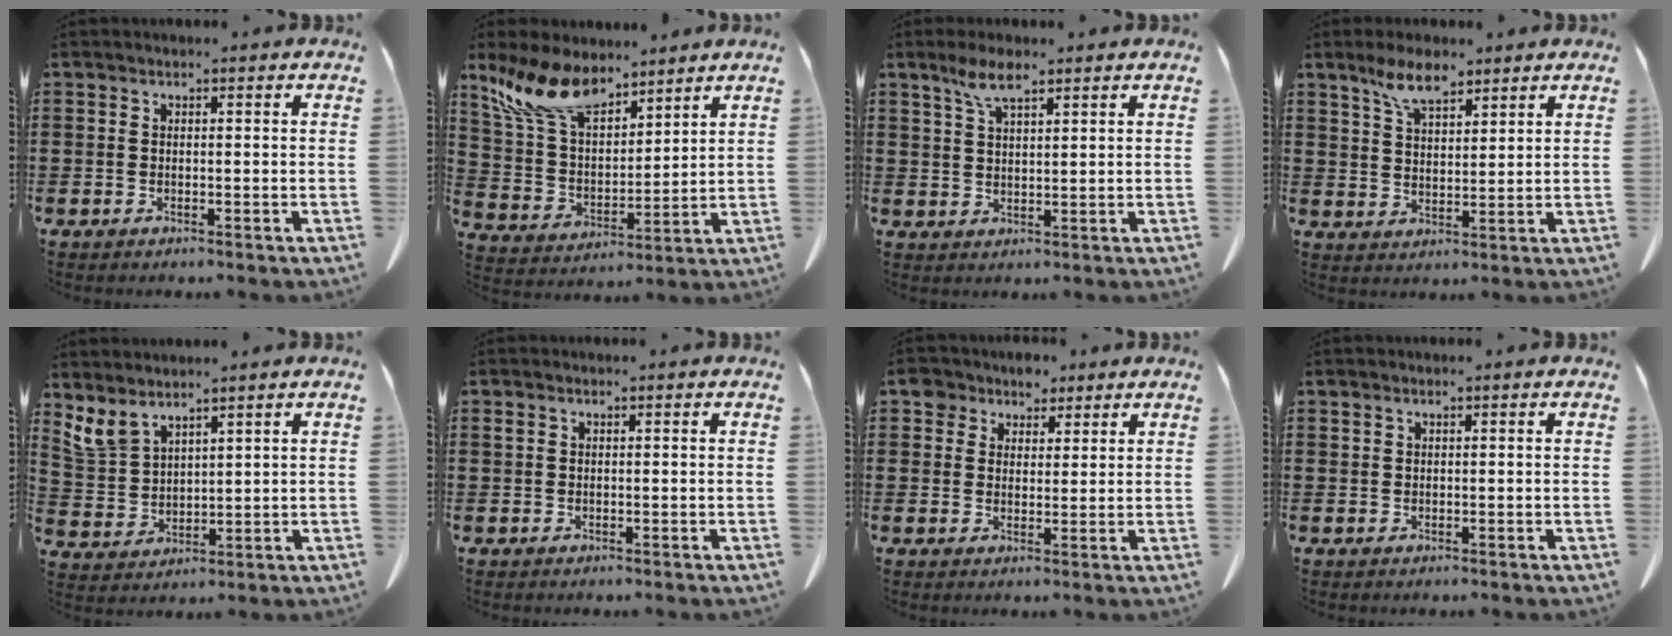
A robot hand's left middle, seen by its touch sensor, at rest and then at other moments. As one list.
[{"total": 11.7, "force": [8.6, 5.0, 6.2], "torque": [-0.156, -0.020, 0.164]}, {"total": 4.8, "force": [3.0, 1.6, 3.4], "torque": [-0.074, 0.003, 0.055]}, {"total": 6.3, "force": [4.5, 2.6, 3.6], "torque": [-0.084, 0.001, 0.084]}, {"total": 5.3, "force": [4.4, 2.1, 2.1], "torque": [-0.068, -0.015, 0.082]}, {"total": 0.7, "force": [0.2, 0.6, 0.2], "torque": [-0.007, 0.005, 0.003]}, {"total": 4.8, "force": [3.5, 3.1, 0.9], "torque": [-0.032, 0.002, 0.064]}, {"total": 0.6, "force": [0.4, 0.4, 0.0], "torque": [-0.003, 0.001, 0.009]}]